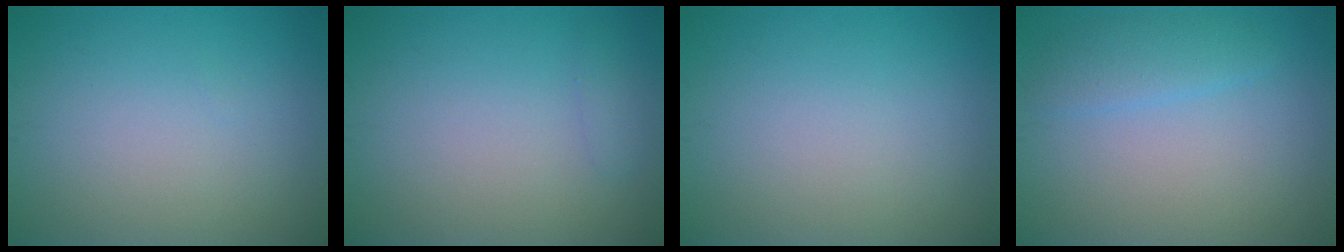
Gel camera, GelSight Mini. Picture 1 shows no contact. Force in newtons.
{"total": 0.8, "press": 0.8, "slide": 0.0}
{"total": 0.0}
{"total": 2.2, "press": 2.2, "slide": 0.1}